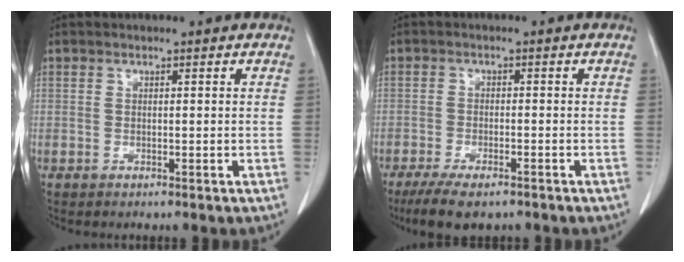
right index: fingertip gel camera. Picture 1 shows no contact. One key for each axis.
{"total": 7.4, "fx": -5.5, "fy": 2.3, "fz": 4.4, "tx": -0.073, "ty": -0.013, "tz": -0.089}